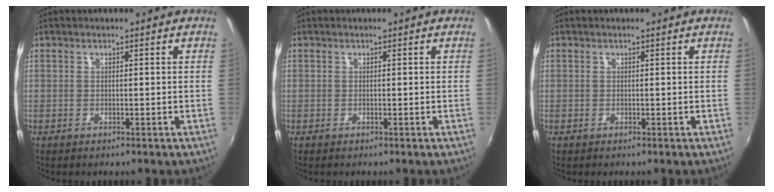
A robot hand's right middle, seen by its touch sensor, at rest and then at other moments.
{"total": 0.0}
{"total": 0.0}